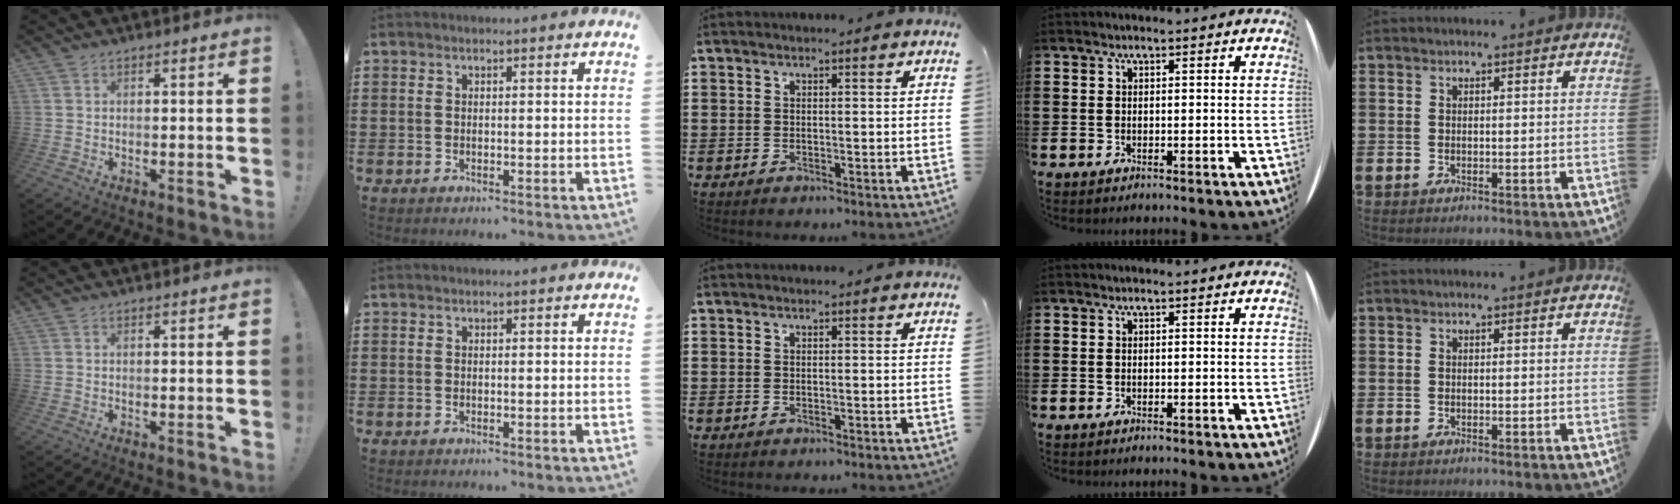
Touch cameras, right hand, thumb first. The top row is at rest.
{}